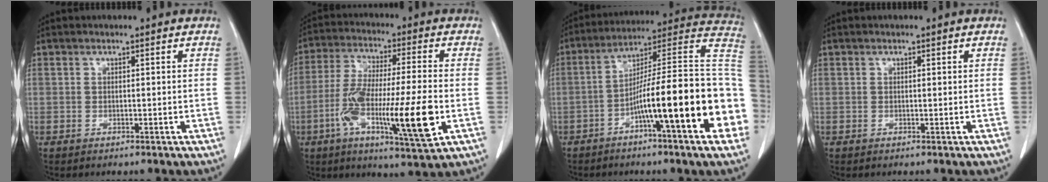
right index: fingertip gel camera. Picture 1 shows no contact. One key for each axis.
{"total": 16.8, "fx": -4.6, "fy": 1.3, "fz": 16.1, "tx": -0.291, "ty": -0.016, "tz": -0.078}
{"total": 22.3, "fx": -6.4, "fy": 1.6, "fz": 21.2, "tx": -0.231, "ty": 0.030, "tz": -0.098}
{"total": 0.0}